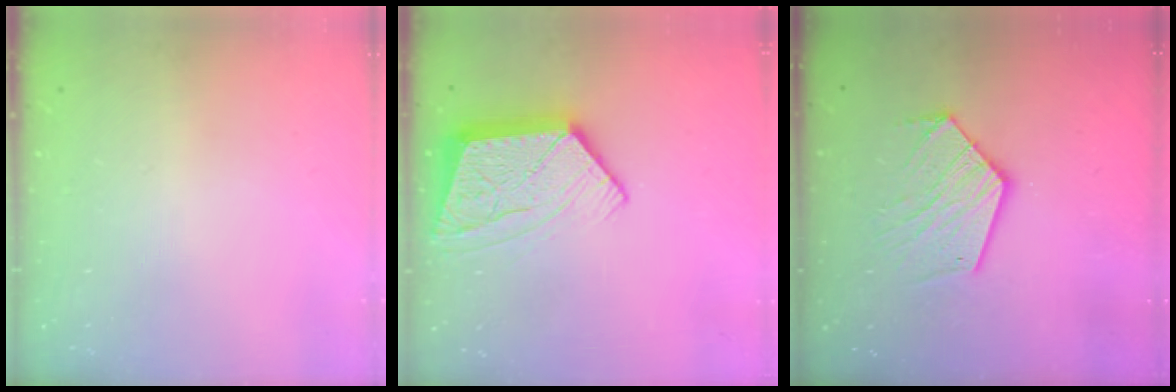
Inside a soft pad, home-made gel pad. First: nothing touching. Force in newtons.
{"total": 14.4, "press": 14.3, "slide": 1.3}
{"total": 14.2, "press": 14.1, "slide": 1.2}